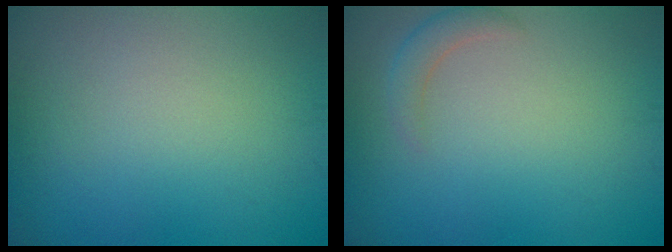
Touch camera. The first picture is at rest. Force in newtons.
{"total": 1.5, "press": 1.5, "slide": 0.1}